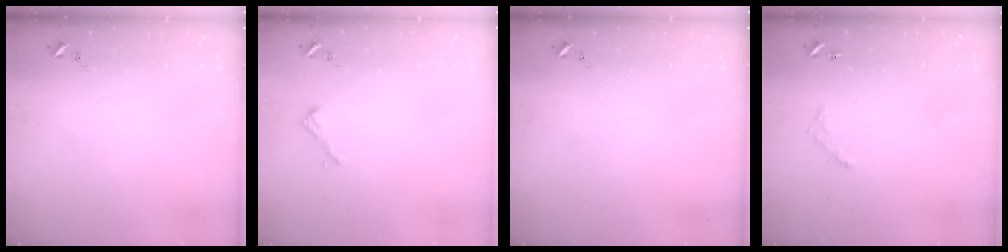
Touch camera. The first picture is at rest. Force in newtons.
{"total": 2.2, "press": 2.2, "slide": 0.2}
{"total": 0.0}
{"total": 4.3, "press": 4.3, "slide": 0.2}